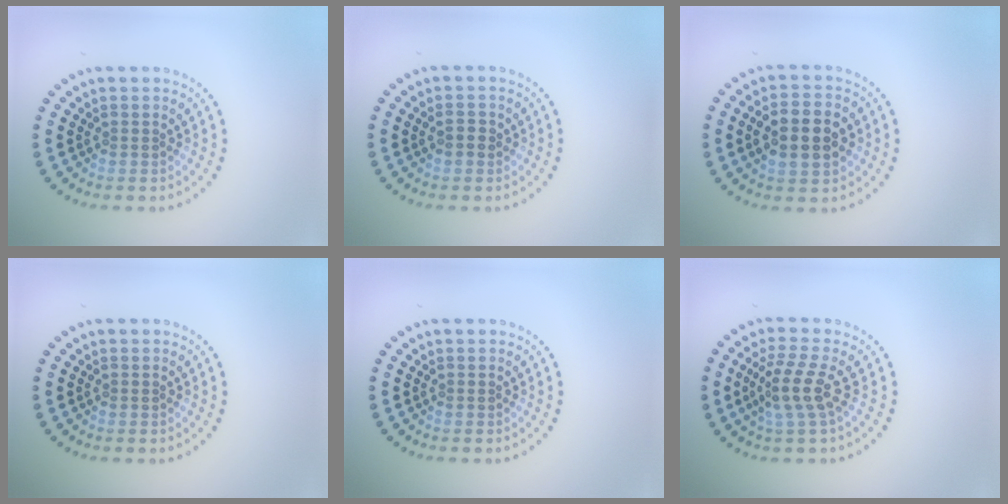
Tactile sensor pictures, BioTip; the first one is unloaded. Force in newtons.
{"total": 1.2, "press": 1.2, "slide": 0.1}
{"total": 5.3, "press": 5.2, "slide": 0.4}
{"total": 0.0}
{"total": 0.0}
{"total": 3.2, "press": 2.7, "slide": 1.7}